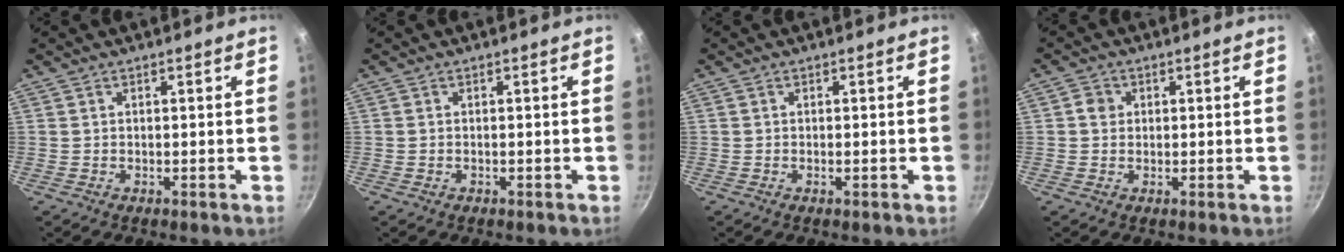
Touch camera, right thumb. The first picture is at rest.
{"total": 0.0}
{"total": 0.8, "force": [-0.3, 0.2, 0.7], "torque": [-0.011, 0.002, -0.004]}
{"total": 2.5, "force": [0.4, 2.3, 0.9], "torque": [-0.001, 0.004, 0.004]}